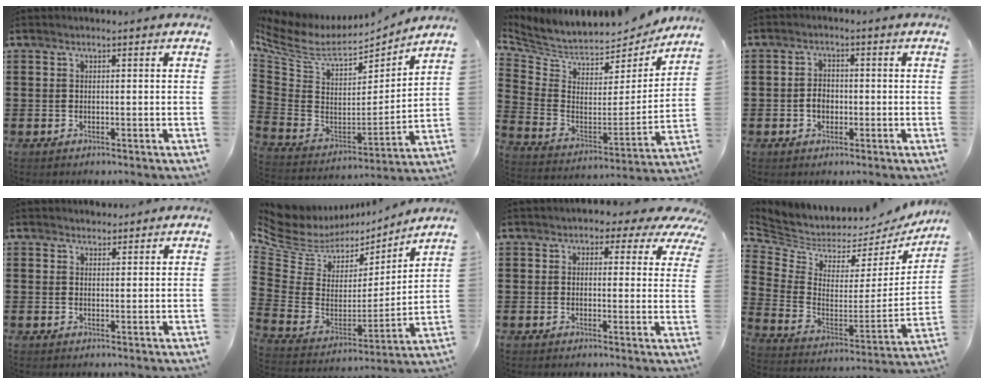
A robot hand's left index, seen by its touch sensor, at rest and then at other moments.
{"total": 8.4, "force": [6.7, 3.2, 3.9], "torque": [-0.118, -0.048, 0.112]}
{"total": 5.1, "force": [4.6, 2.1, 0.8], "torque": [-0.048, -0.047, 0.079]}
{"total": 2.5, "force": [-0.6, 2.0, 1.4], "torque": [-0.031, 0.003, -0.015]}
{"total": 1.8, "force": [1.7, 0.7, -0.1], "torque": [-0.002, 0.005, 0.033]}
{"total": 6.8, "force": [5.0, 4.3, 1.9], "torque": [-0.083, -0.041, 0.087]}
{"total": 2.9, "force": [1.9, 1.7, 1.2], "torque": [-0.022, -0.009, 0.026]}
{"total": 3.9, "force": [3.6, 1.3, 0.9], "torque": [-0.045, -0.047, 0.058]}